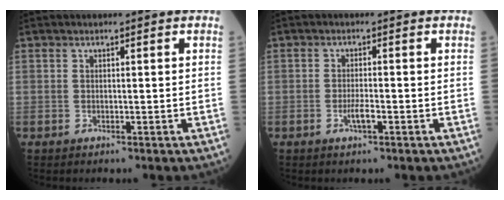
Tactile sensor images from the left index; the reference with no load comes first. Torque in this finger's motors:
{"motor_torque": [0.61, 0.02, 0.14, 0.07]}